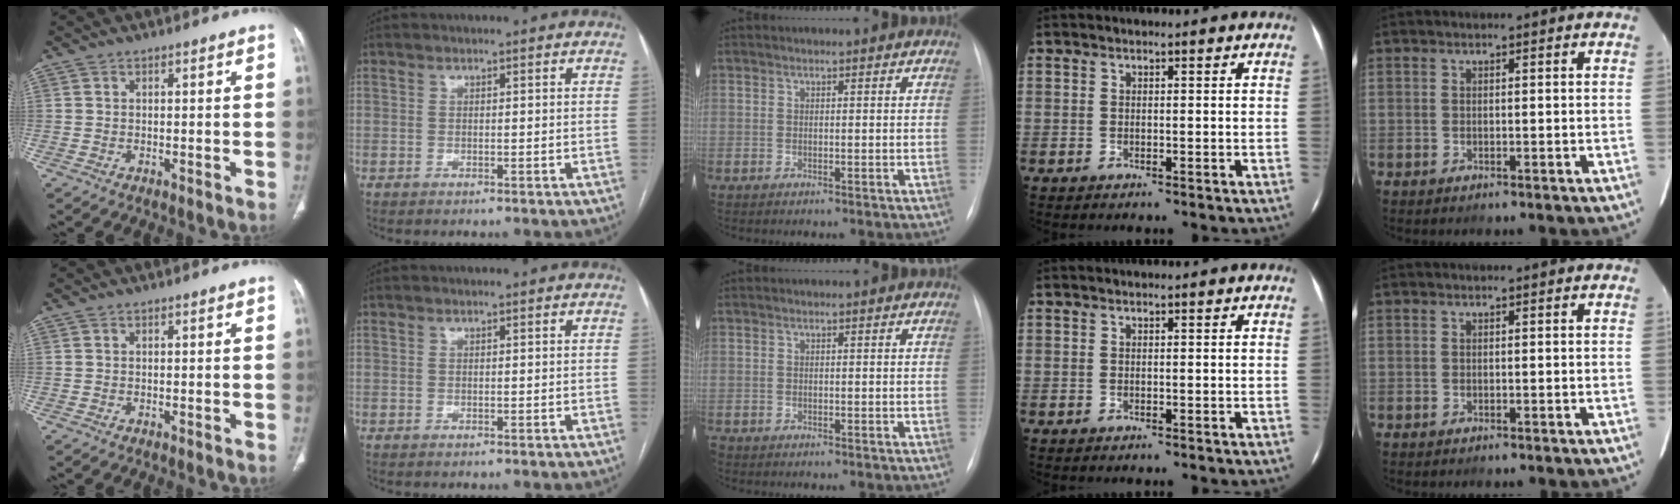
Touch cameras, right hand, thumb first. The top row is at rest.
{}